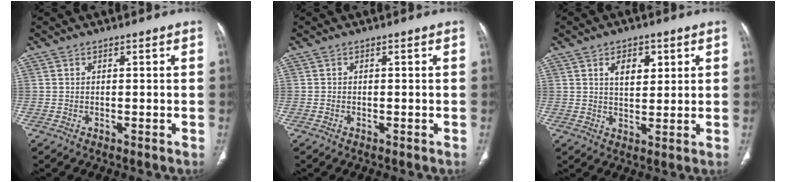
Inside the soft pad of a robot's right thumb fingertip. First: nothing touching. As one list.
[{"total": 0.0}, {"total": 6.1, "force": [2.5, 3.5, 4.2], "torque": [-0.048, -0.014, 0.043]}]